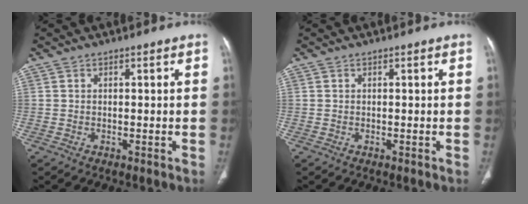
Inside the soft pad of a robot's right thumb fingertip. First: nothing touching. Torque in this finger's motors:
{"motor_torque": [-0.03, 0.03, -0.02, 0.02, 0.01]}